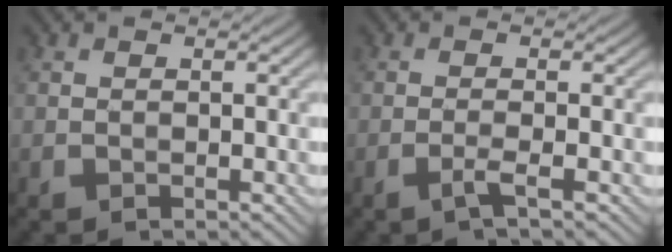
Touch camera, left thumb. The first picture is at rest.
{"total": 1.5, "force": [-0.8, -0.3, 1.2], "torque": [-0.029, 0.011, -0.023]}